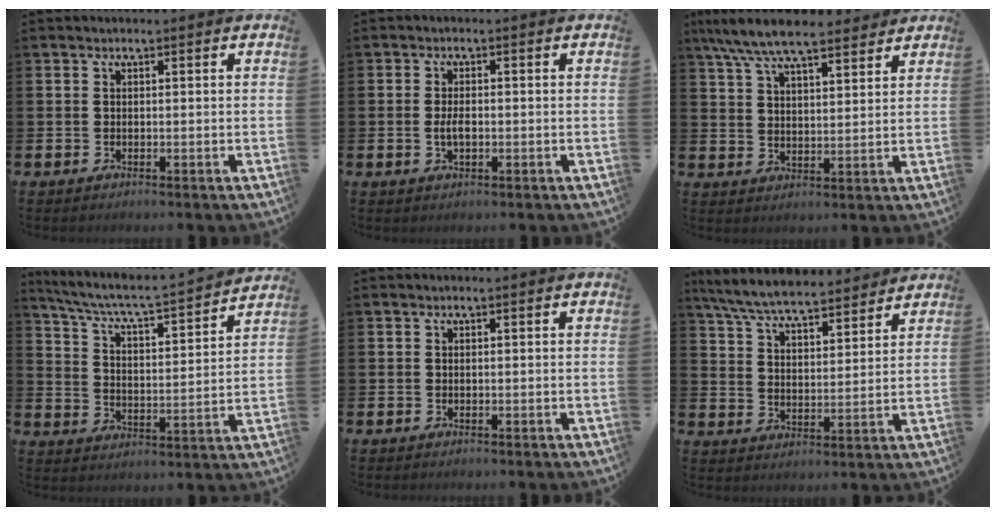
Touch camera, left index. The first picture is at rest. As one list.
[{"total": 2.4, "force": [-0.3, 1.2, 2.1], "torque": [-0.037, 0.000, -0.006]}, {"total": 8.2, "force": [7.4, 1.7, 3.1], "torque": [-0.081, -0.028, 0.133]}, {"total": 5.9, "force": [5.5, 0.4, 2.3], "torque": [-0.074, -0.045, 0.085]}, {"total": 0.0}, {"total": 7.2, "force": [6.8, 1.0, 2.1], "torque": [-0.073, -0.038, 0.122]}]